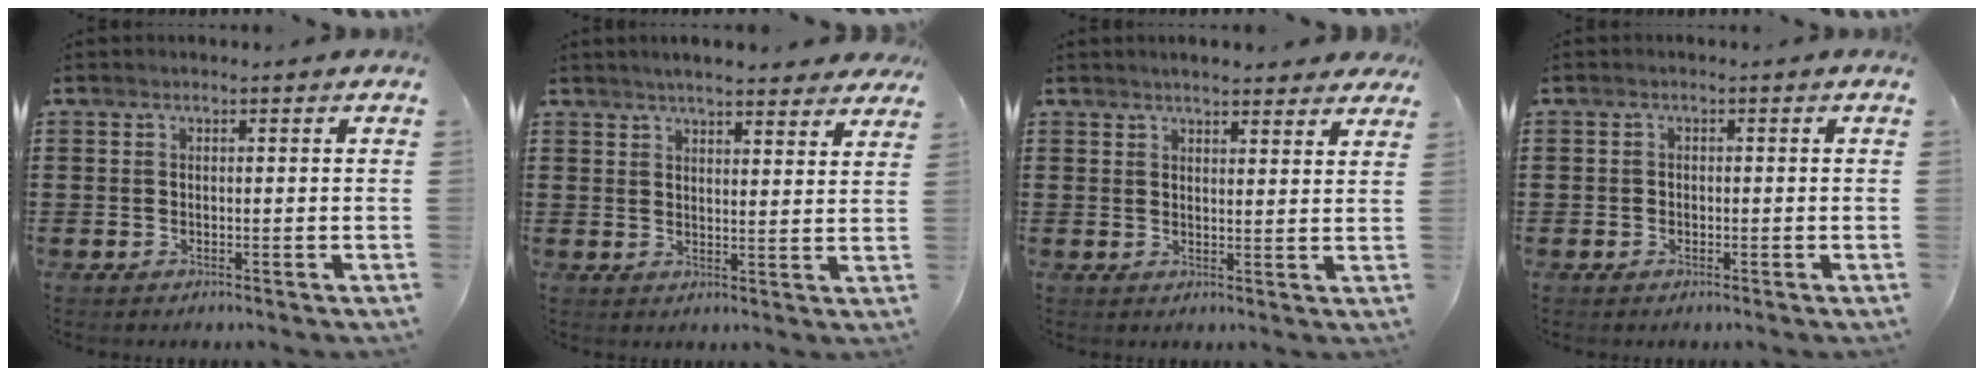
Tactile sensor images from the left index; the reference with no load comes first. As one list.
[{"total": 4.3, "force": [4.1, 0.3, 1.2], "torque": [-0.038, -0.009, 0.075]}, {"total": 3.1, "force": [2.9, 0.4, 0.9], "torque": [-0.025, -0.001, 0.053]}, {"total": 0.8, "force": [-0.5, 0.7, 0.1], "torque": [-0.005, 0.001, -0.010]}]